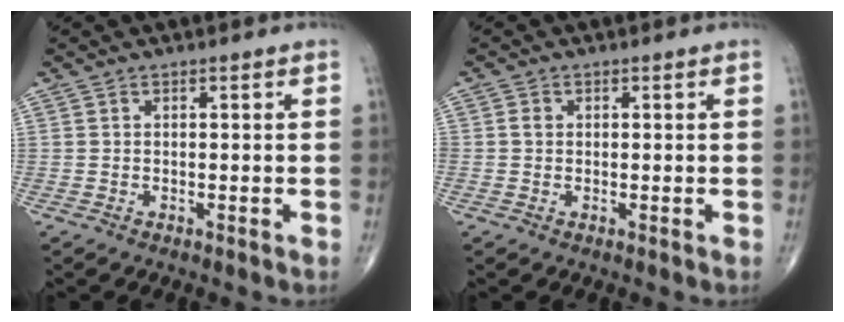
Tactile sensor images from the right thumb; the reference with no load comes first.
{"total": 1.2, "force": [0.1, 1.0, 0.7], "torque": [-0.010, 0.001, 0.000]}